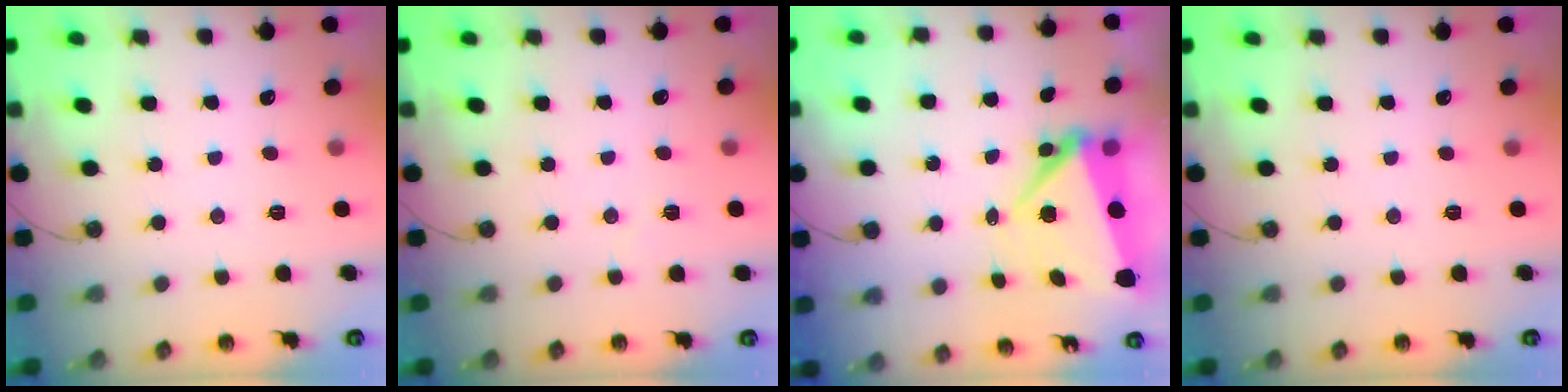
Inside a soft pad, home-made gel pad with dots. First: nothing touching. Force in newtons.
{"total": 3.1, "press": 3.1, "slide": 0.6}
{"total": 7.5, "press": 7.4, "slide": 1.3}
{"total": 0.0}